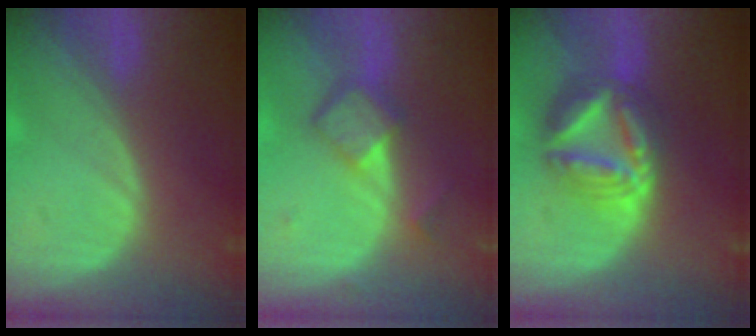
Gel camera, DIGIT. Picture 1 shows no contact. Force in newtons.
{"total": 6.0, "press": 5.2, "slide": 3.1}
{"total": 9.1, "press": 9.1, "slide": 0.9}